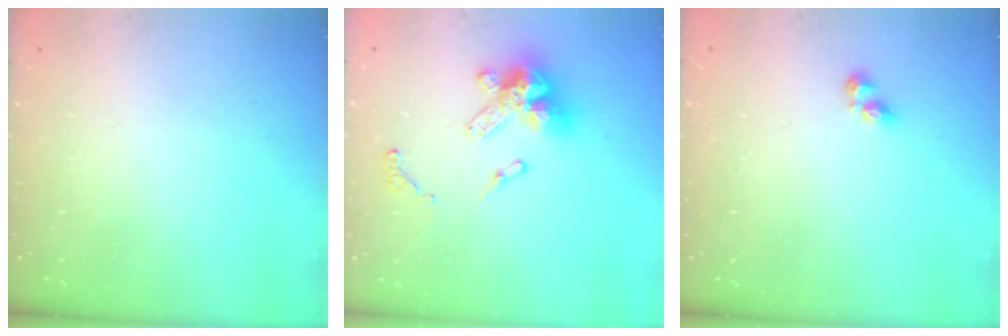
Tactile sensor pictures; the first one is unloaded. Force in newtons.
{"total": 13.7, "press": 13.6, "slide": 1.5}
{"total": 3.6, "press": 3.6, "slide": 0.5}